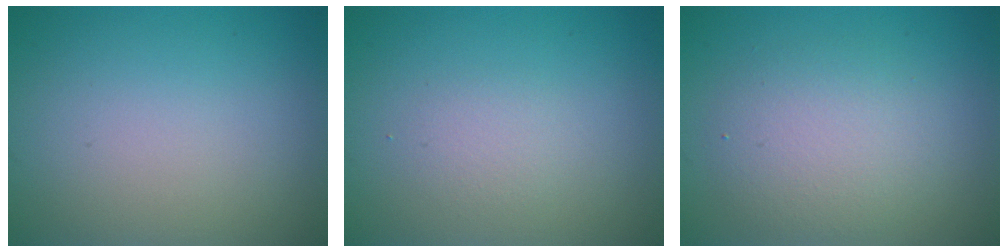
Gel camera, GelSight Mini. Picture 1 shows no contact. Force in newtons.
{"total": 1.3, "press": 1.3, "slide": 0.1}
{"total": 3.7, "press": 3.7, "slide": 0.2}